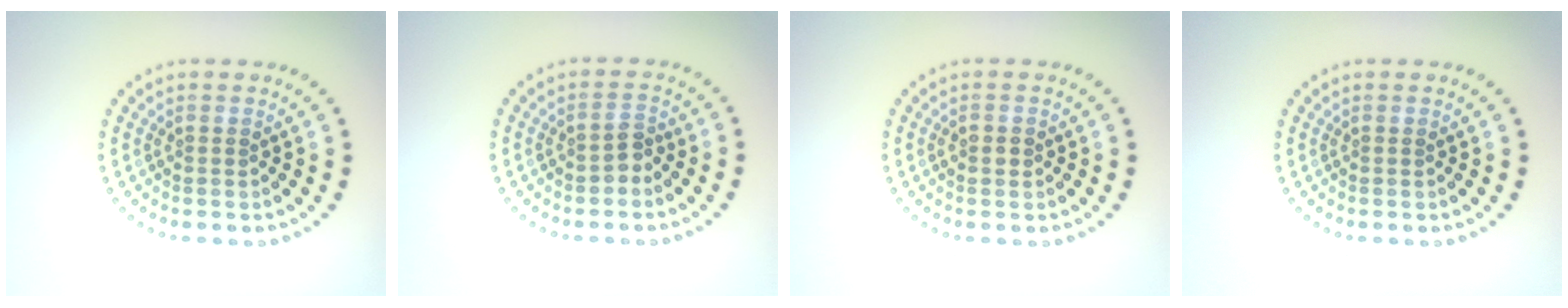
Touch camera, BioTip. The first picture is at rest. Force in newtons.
{"total": 1.4, "press": 1.2, "slide": 0.7}
{"total": 1.5, "press": 1.5, "slide": 0.2}
{"total": 0.0}